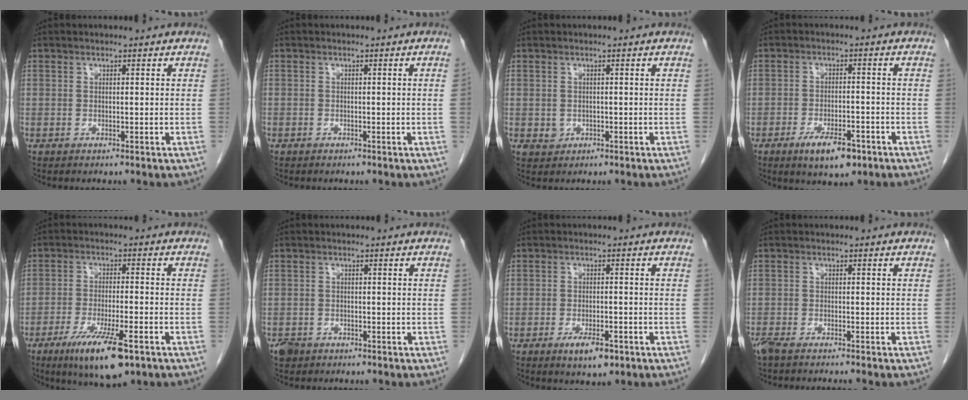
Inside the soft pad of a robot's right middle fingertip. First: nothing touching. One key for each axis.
{"total": 0.6, "fx": -0.2, "fy": -0.2, "fz": 0.5, "tx": -0.004, "ty": 0.001, "tz": -0.004}
{"total": 1.5, "fx": -0.3, "fy": 1.4, "fz": 0.5, "tx": -0.008, "ty": 0.003, "tz": 0.003}
{"total": 5.4, "fx": -3.1, "fy": 1.9, "fz": 4.0, "tx": -0.069, "ty": -0.005, "tz": -0.043}
{"total": 10.7, "fx": -6.2, "fy": 1.9, "fz": 8.4, "tx": -0.151, "ty": -0.024, "tz": -0.099}
{"total": 2.1, "fx": -1.5, "fy": 1.4, "fz": 0.6, "tx": -0.016, "ty": 0.002, "tz": -0.022}
{"total": 4.6, "fx": -2.6, "fy": 1.5, "fz": 3.4, "tx": -0.060, "ty": -0.004, "tz": -0.036}
{"total": 5.4, "fx": -4.6, "fy": 0.4, "fz": 2.7, "tx": -0.038, "ty": -0.009, "tz": -0.075}